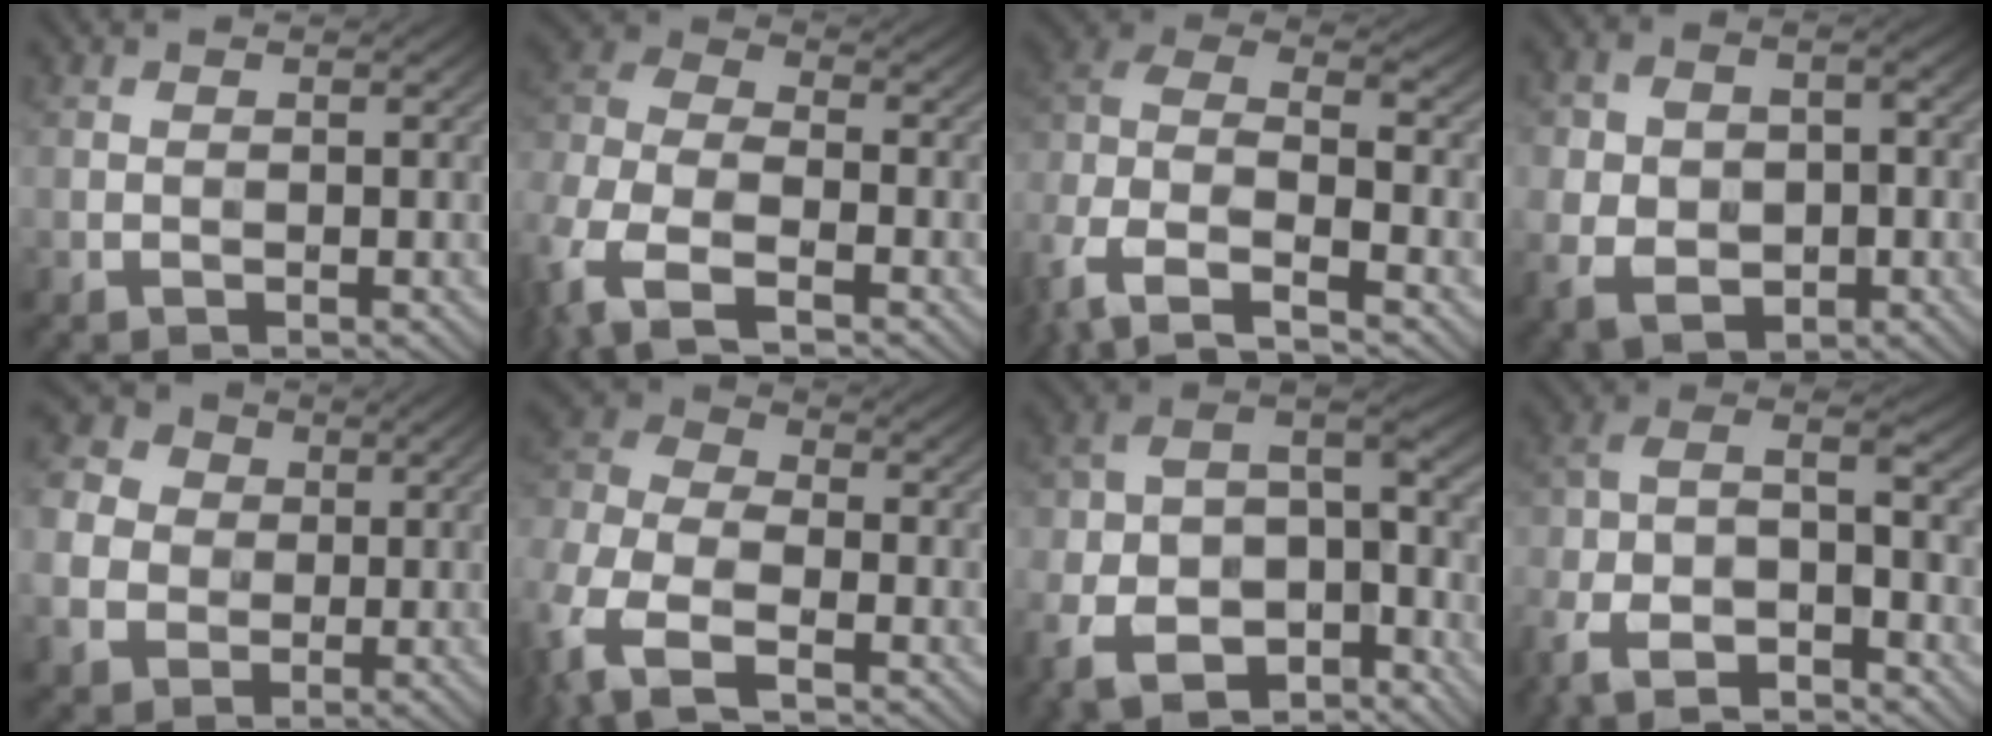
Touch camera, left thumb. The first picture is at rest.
{"total": 10.3, "force": [-5.3, 5.6, 6.8], "torque": [-0.163, -0.011, -0.124]}
{"total": 11.1, "force": [-6.0, 5.4, 7.5], "torque": [-0.188, -0.012, -0.127]}
{"total": 8.5, "force": [-1.8, 6.2, 5.4], "torque": [-0.098, -0.025, -0.027]}
{"total": 9.2, "force": [0.0, 8.2, 4.1], "torque": [-0.149, -0.008, -0.006]}
{"total": 11.1, "force": [-5.1, 6.5, 7.4], "torque": [-0.190, -0.009, -0.120]}
{"total": 15.2, "force": [-8.8, 8.8, 8.7], "torque": [-0.216, -0.057, -0.134]}
{"total": 11.6, "force": [-7.5, 4.6, 7.6], "torque": [-0.167, -0.019, -0.145]}